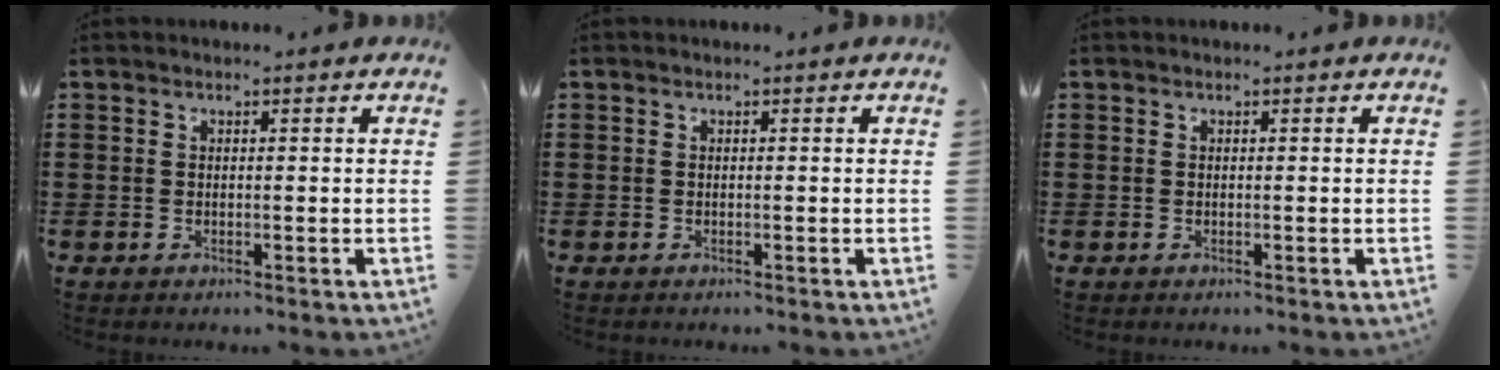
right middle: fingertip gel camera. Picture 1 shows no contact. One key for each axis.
{"total": 0.0}
{"total": 0.0}